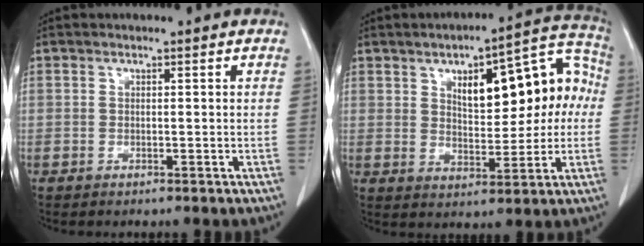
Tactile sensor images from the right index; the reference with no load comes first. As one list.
[{"total": 15.0, "force": [2.8, 6.2, 13.3], "torque": [-0.168, 0.043, 0.045]}]